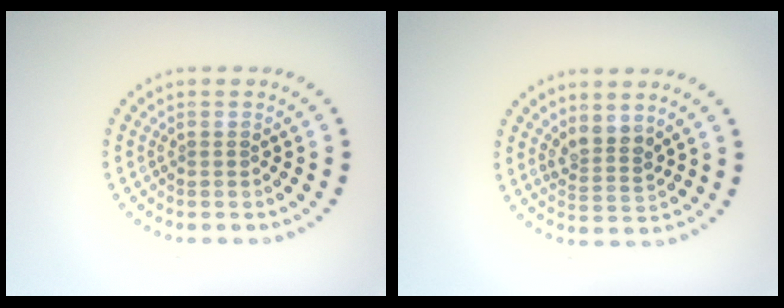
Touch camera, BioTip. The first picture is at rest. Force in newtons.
{"total": 2.4, "press": 1.9, "slide": 1.4}